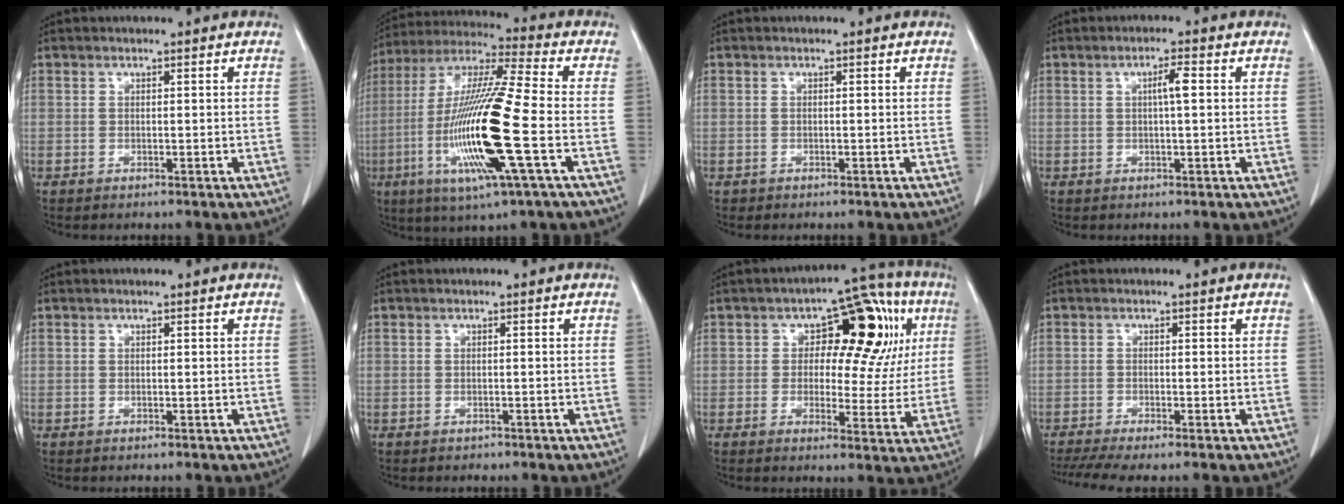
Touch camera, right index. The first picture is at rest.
{"total": 19.4, "force": [-4.8, 0.6, 18.8], "torque": [-0.395, -0.019, -0.097]}
{"total": 0.5, "force": [-0.3, 0.4, 0.0], "torque": [-0.001, 0.005, -0.005]}
{"total": 2.7, "force": [0.4, 0.1, 2.6], "torque": [-0.046, 0.003, 0.007]}
{"total": 0.0}
{"total": 0.5, "force": [-0.4, 0.3, 0.1], "torque": [-0.010, -0.001, -0.007]}
{"total": 14.0, "force": [3.7, 7.3, 11.3], "torque": [-0.121, 0.043, 0.049]}
{"total": 5.4, "force": [-4.1, 0.2, 3.5], "torque": [-0.061, -0.006, -0.069]}